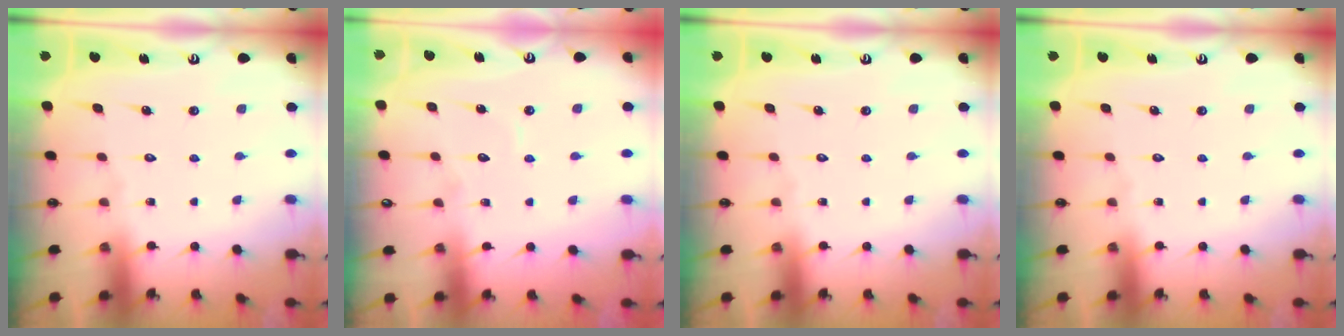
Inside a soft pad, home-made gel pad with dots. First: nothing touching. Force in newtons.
{"total": 4.1, "press": 4.1, "slide": 0.4}
{"total": 0.0}
{"total": 0.0}